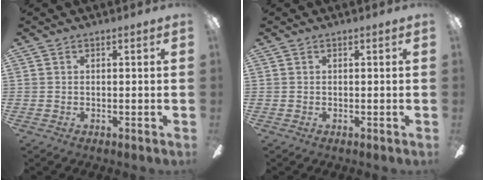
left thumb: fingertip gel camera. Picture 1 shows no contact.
{"total": 0.0}